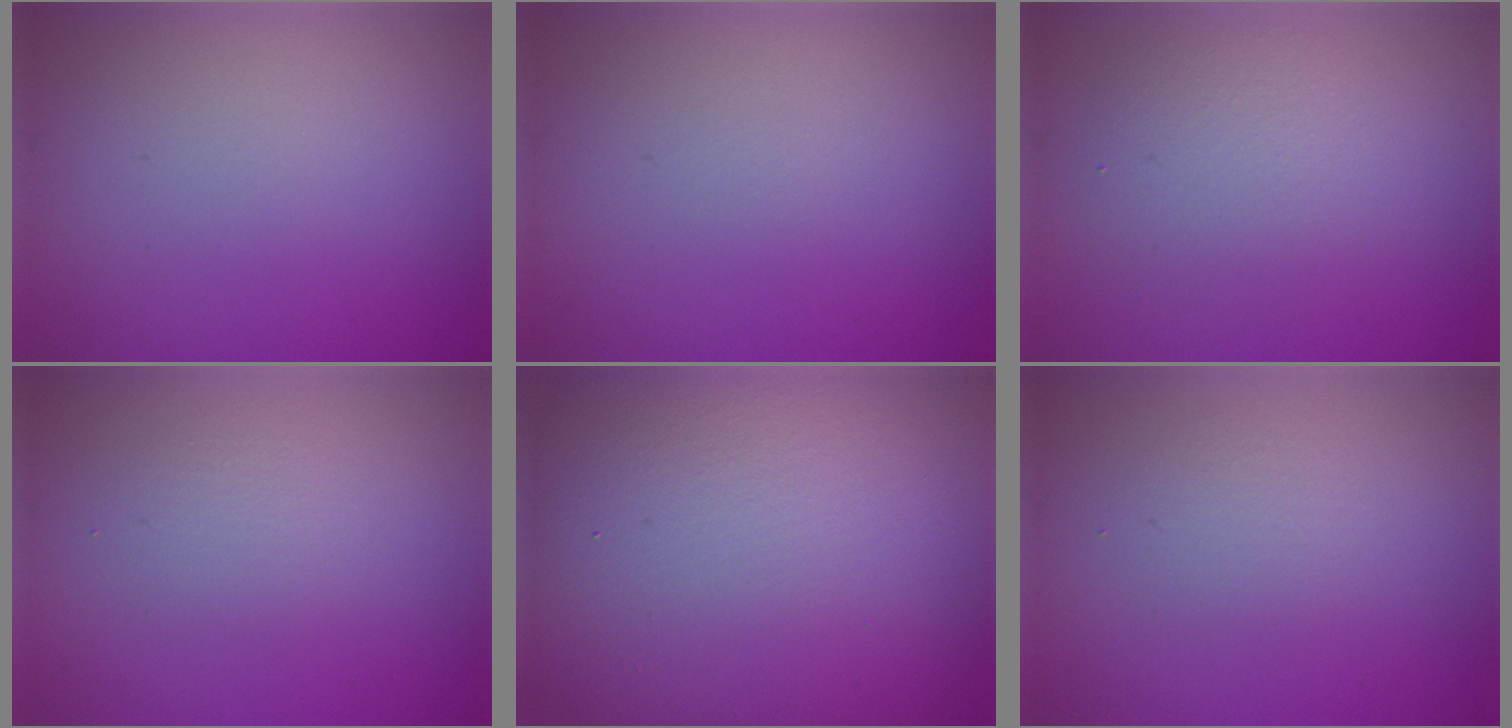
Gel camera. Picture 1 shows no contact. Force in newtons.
{"total": 0.0}
{"total": 3.9, "press": 3.9, "slide": 0.3}
{"total": 1.7, "press": 1.7, "slide": 0.1}
{"total": 21.1, "press": 21.0, "slide": 1.4}
{"total": 1.7, "press": 1.7, "slide": 0.1}